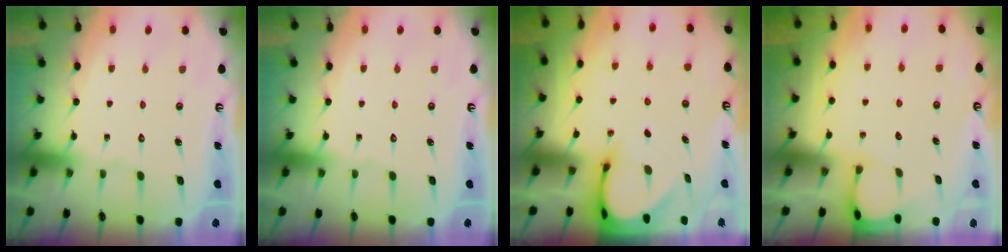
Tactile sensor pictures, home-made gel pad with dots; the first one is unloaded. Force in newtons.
{"total": 0.0}
{"total": 3.4, "press": 3.4, "slide": 0.3}
{"total": 2.0, "press": 2.0, "slide": 0.3}